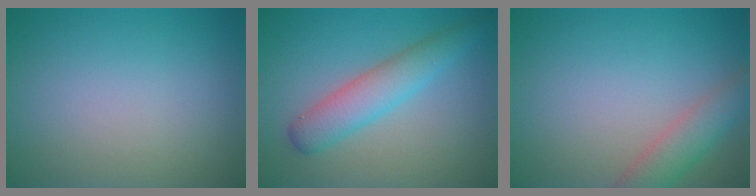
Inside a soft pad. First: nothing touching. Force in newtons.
{"total": 4.0, "press": 4.0, "slide": 0.1}
{"total": 3.4, "press": 3.4, "slide": 0.1}